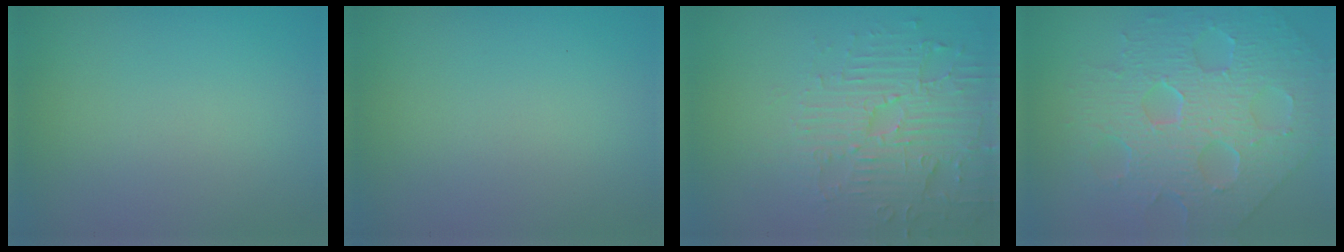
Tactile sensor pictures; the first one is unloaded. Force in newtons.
{"total": 0.0}
{"total": 5.0, "press": 3.9, "slide": 3.2}
{"total": 8.7, "press": 6.2, "slide": 6.2}